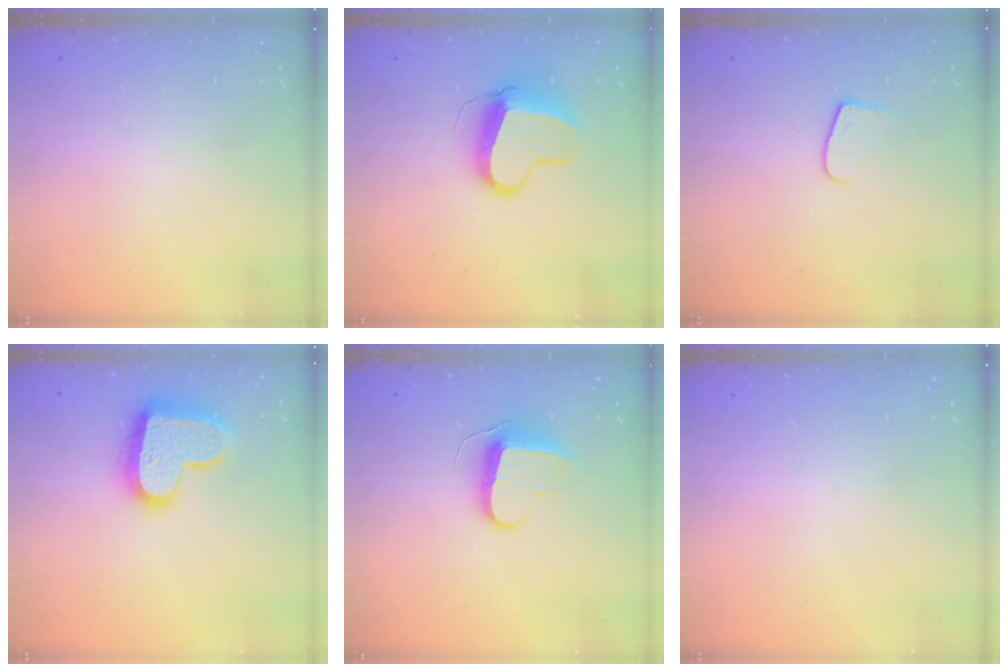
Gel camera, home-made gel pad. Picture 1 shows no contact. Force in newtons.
{"total": 12.0, "press": 11.9, "slide": 1.2}
{"total": 5.5, "press": 5.5, "slide": 0.5}
{"total": 17.6, "press": 17.5, "slide": 1.3}
{"total": 9.6, "press": 9.6, "slide": 0.3}
{"total": 0.0}